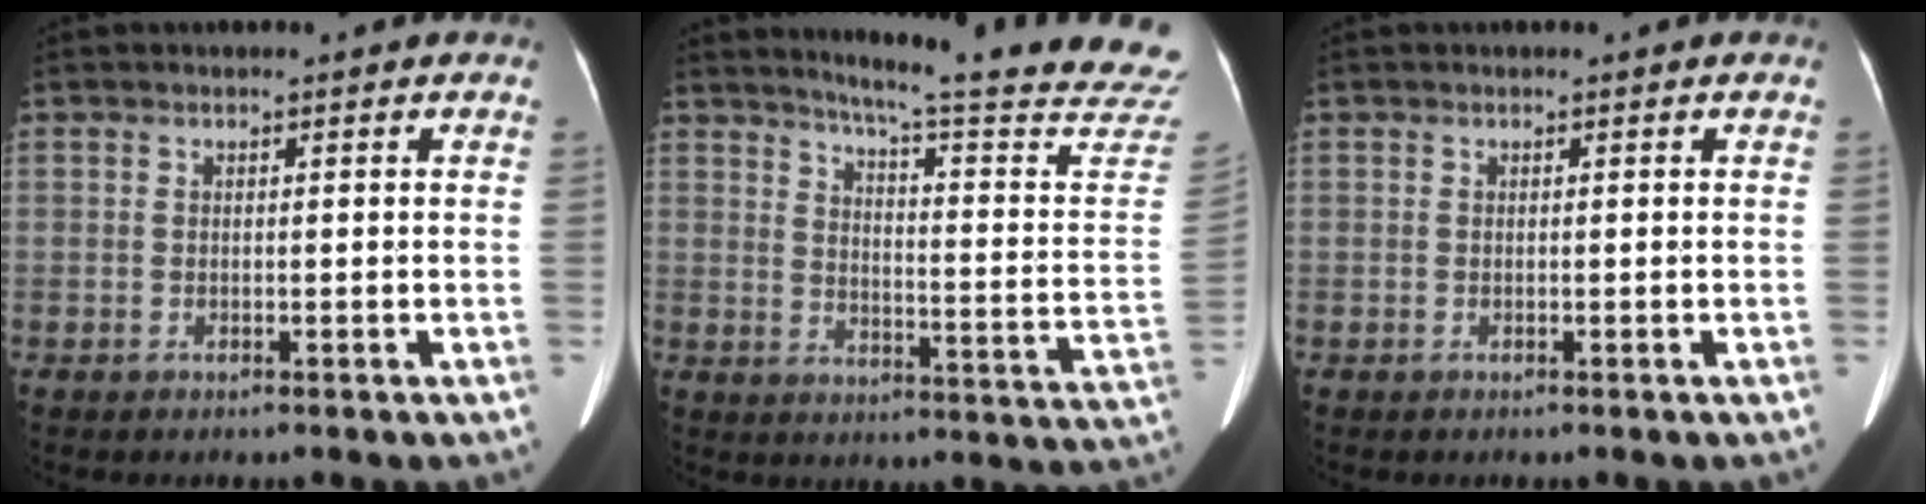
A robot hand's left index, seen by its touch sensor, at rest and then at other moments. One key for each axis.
{"total": 24.0, "fx": 22.0, "fy": -0.4, "fz": 9.6, "tx": -0.126, "ty": -0.124, "tz": 0.254}
{"total": 0.0}